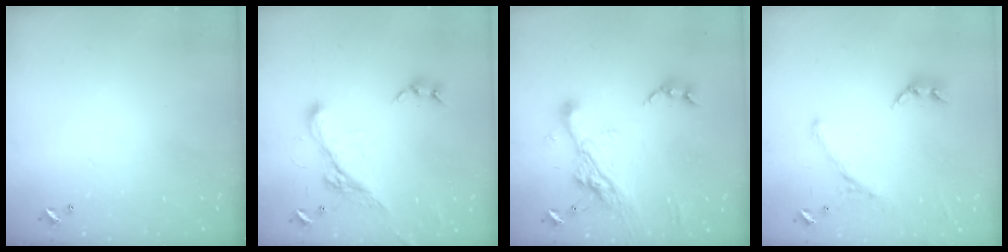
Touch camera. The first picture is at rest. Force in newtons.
{"total": 5.1, "press": 4.8, "slide": 1.6}
{"total": 14.0, "press": 13.9, "slide": 1.7}
{"total": 2.4, "press": 2.0, "slide": 1.3}